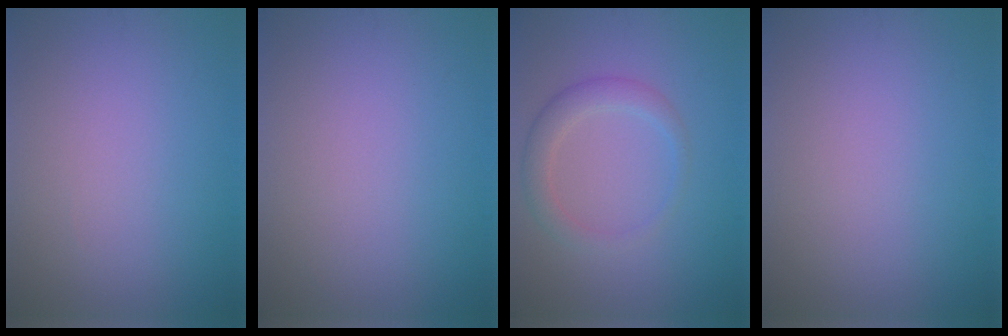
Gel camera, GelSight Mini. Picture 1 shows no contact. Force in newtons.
{"total": 0.0}
{"total": 2.6, "press": 2.6, "slide": 0.4}
{"total": 0.0}